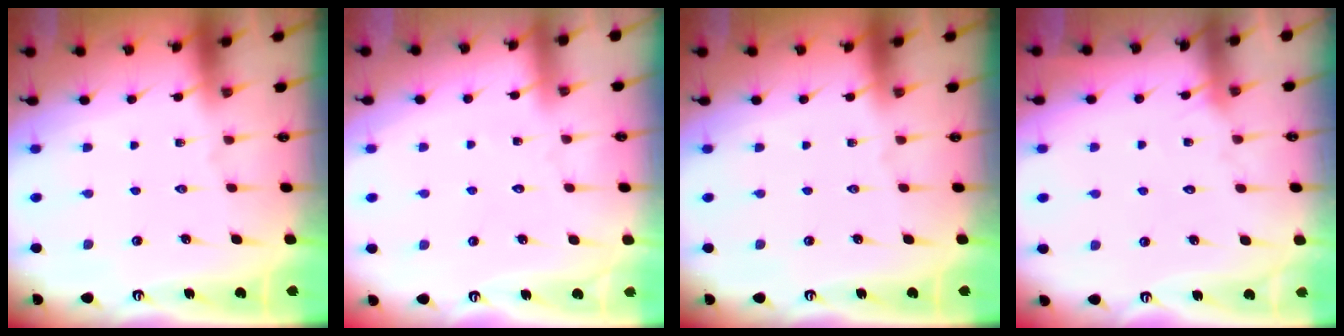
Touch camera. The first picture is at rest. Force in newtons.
{"total": 2.7, "press": 2.7, "slide": 0.2}
{"total": 0.0}
{"total": 4.8, "press": 4.8, "slide": 0.5}